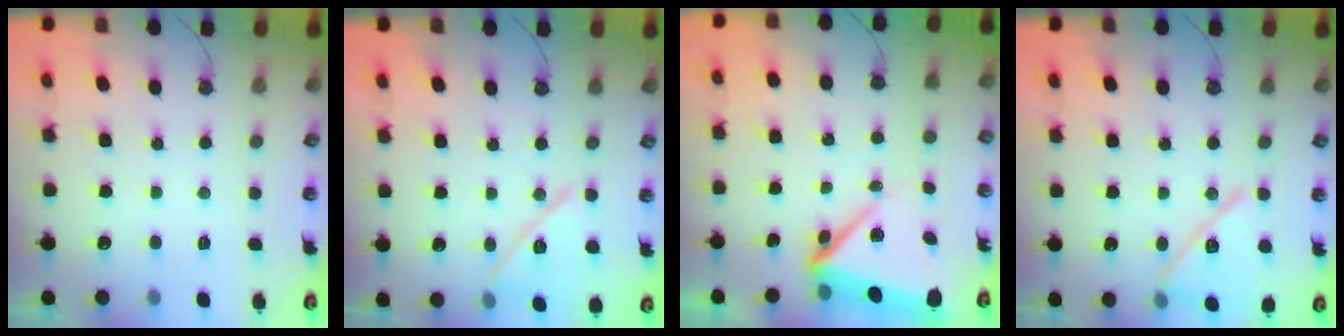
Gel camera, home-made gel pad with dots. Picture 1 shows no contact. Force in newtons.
{"total": 14.3, "press": 10.9, "slide": 9.3}
{"total": 8.6, "press": 8.5, "slide": 1.7}
{"total": 13.5, "press": 12.3, "slide": 5.6}